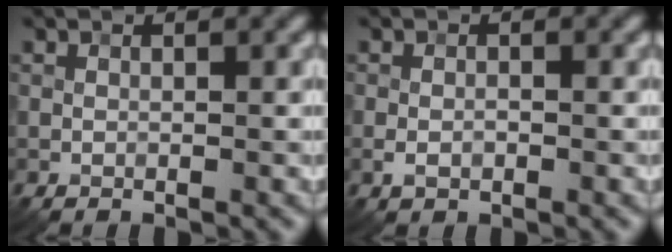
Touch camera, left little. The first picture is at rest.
{"total": 1.3, "force": [-0.4, 0.8, 1.0], "torque": [-0.018, 0.001, -0.008]}